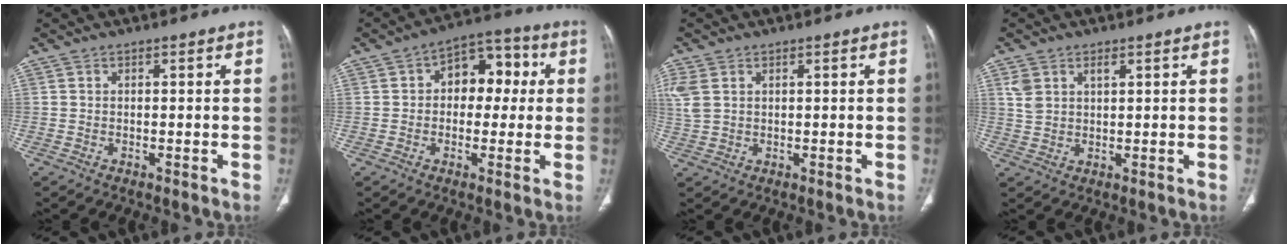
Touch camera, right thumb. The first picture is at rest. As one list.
[{"total": 10.4, "force": [1.5, 7.0, 7.5], "torque": [-0.061, 0.028, 0.014]}, {"total": 5.2, "force": [1.8, 3.6, 3.4], "torque": [-0.096, 0.007, 0.047]}, {"total": 4.1, "force": [2.1, 2.5, 2.5], "torque": [-0.044, -0.005, 0.049]}]